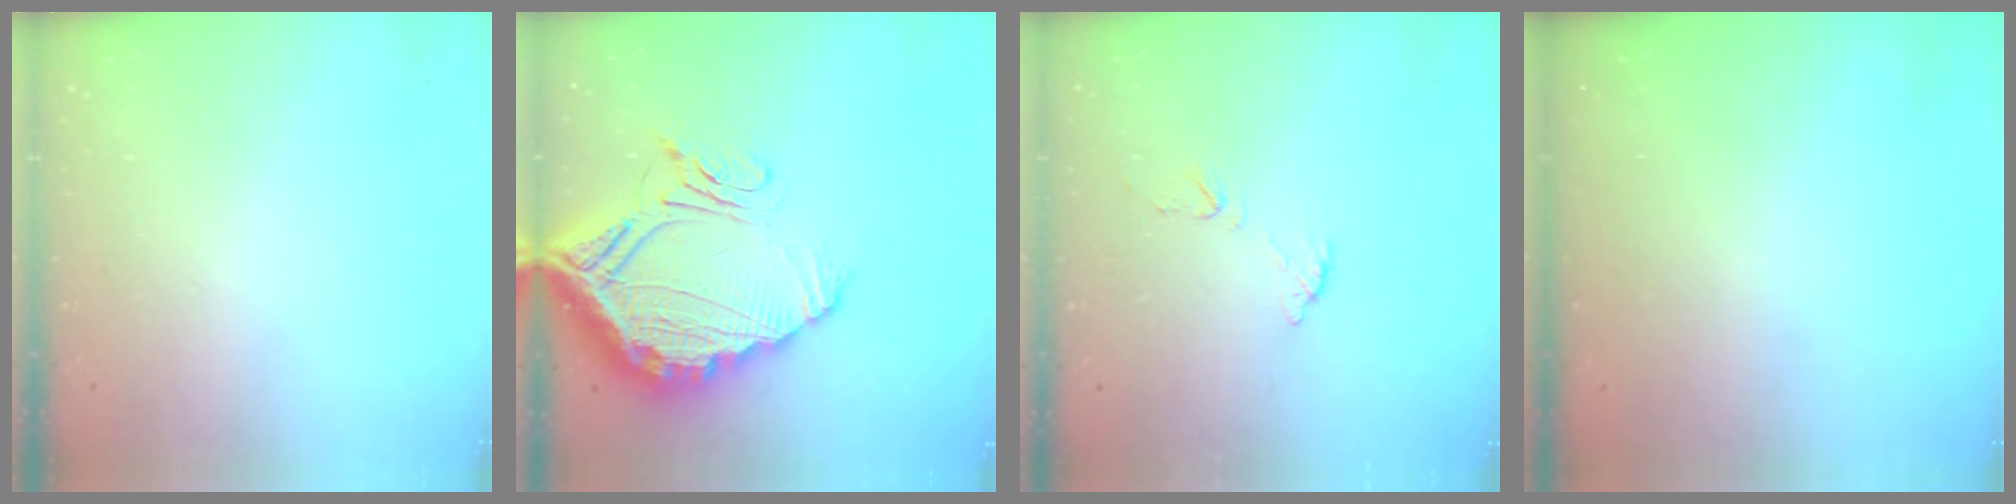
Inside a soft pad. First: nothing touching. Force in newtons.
{"total": 20.5, "press": 20.4, "slide": 1.9}
{"total": 5.6, "press": 5.6, "slide": 0.5}
{"total": 2.9, "press": 2.9, "slide": 0.1}